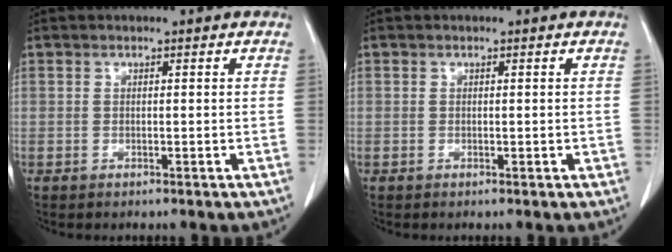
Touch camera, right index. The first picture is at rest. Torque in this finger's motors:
{"motor_torque": [-0.31, 0.31, -0.04, 0.04]}